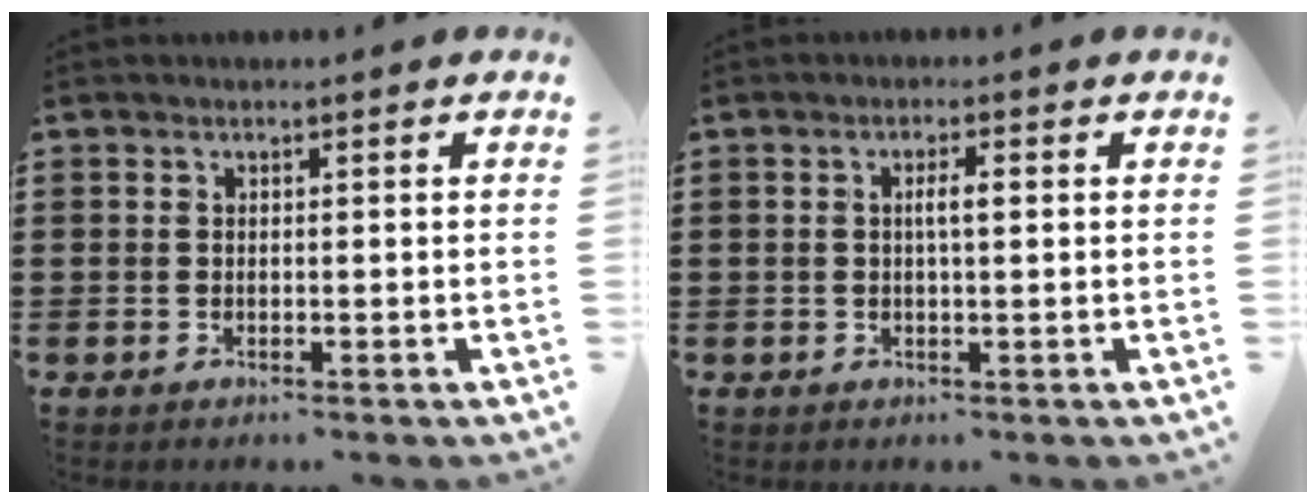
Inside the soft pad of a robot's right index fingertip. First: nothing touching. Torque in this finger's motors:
{"motor_torque": [0.23, -0.17, 0.03, 0.02]}